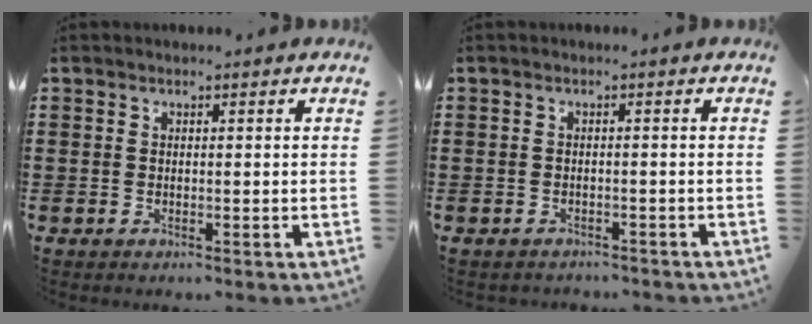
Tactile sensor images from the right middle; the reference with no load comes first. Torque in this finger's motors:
{"motor_torque": [0.71, 0.04, 0.01, 0.04]}